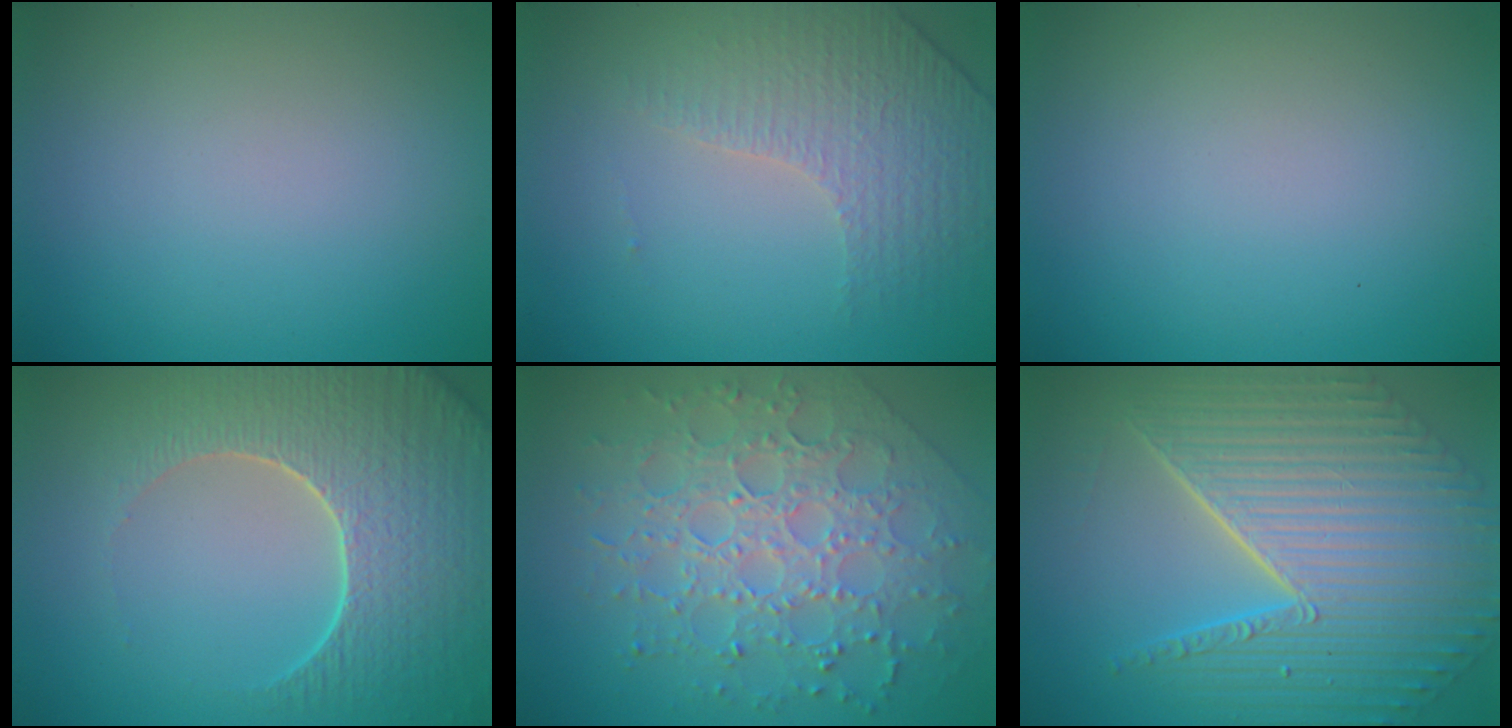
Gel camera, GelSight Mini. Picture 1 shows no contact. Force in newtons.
{"total": 4.6, "press": 3.0, "slide": 3.5}
{"total": 0.0}
{"total": 7.3, "press": 5.8, "slide": 4.3}
{"total": 8.0, "press": 5.7, "slide": 5.6}
{"total": 11.0, "press": 7.3, "slide": 8.2}